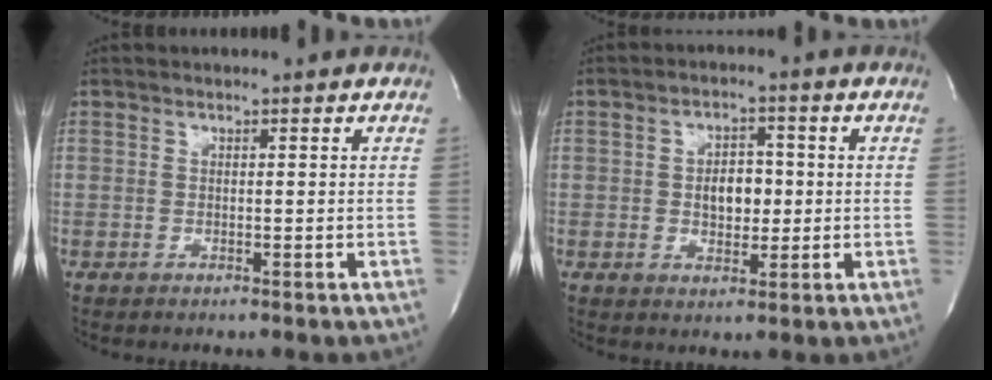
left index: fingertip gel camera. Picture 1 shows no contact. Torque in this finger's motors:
{"motor_torque": [0.35, -0.01, 0.28, 0.06]}